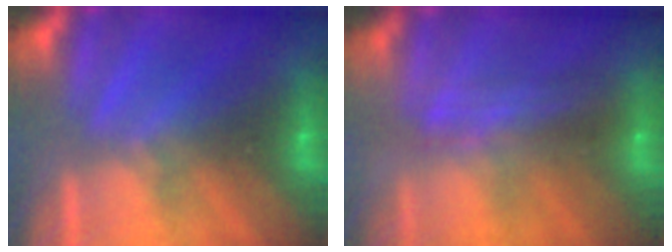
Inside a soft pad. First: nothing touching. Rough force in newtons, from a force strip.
{"total": 2.4}